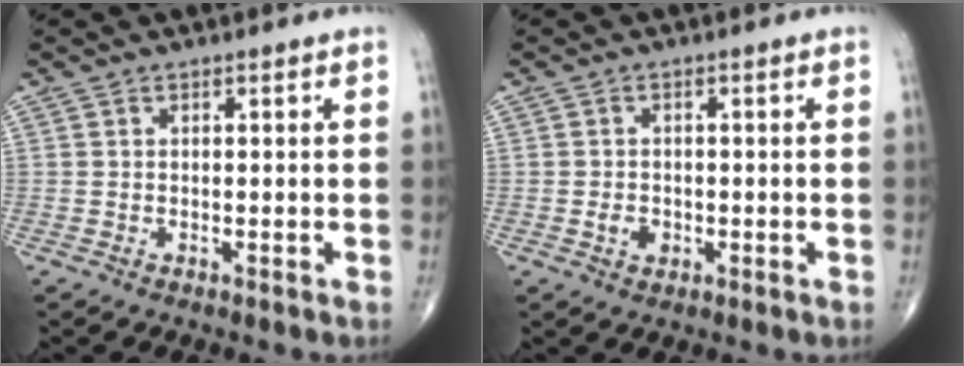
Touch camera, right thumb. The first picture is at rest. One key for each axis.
{"total": 2.5, "fx": -0.6, "fy": 1.9, "fz": 1.5, "tx": -0.017, "ty": 0.003, "tz": -0.008}